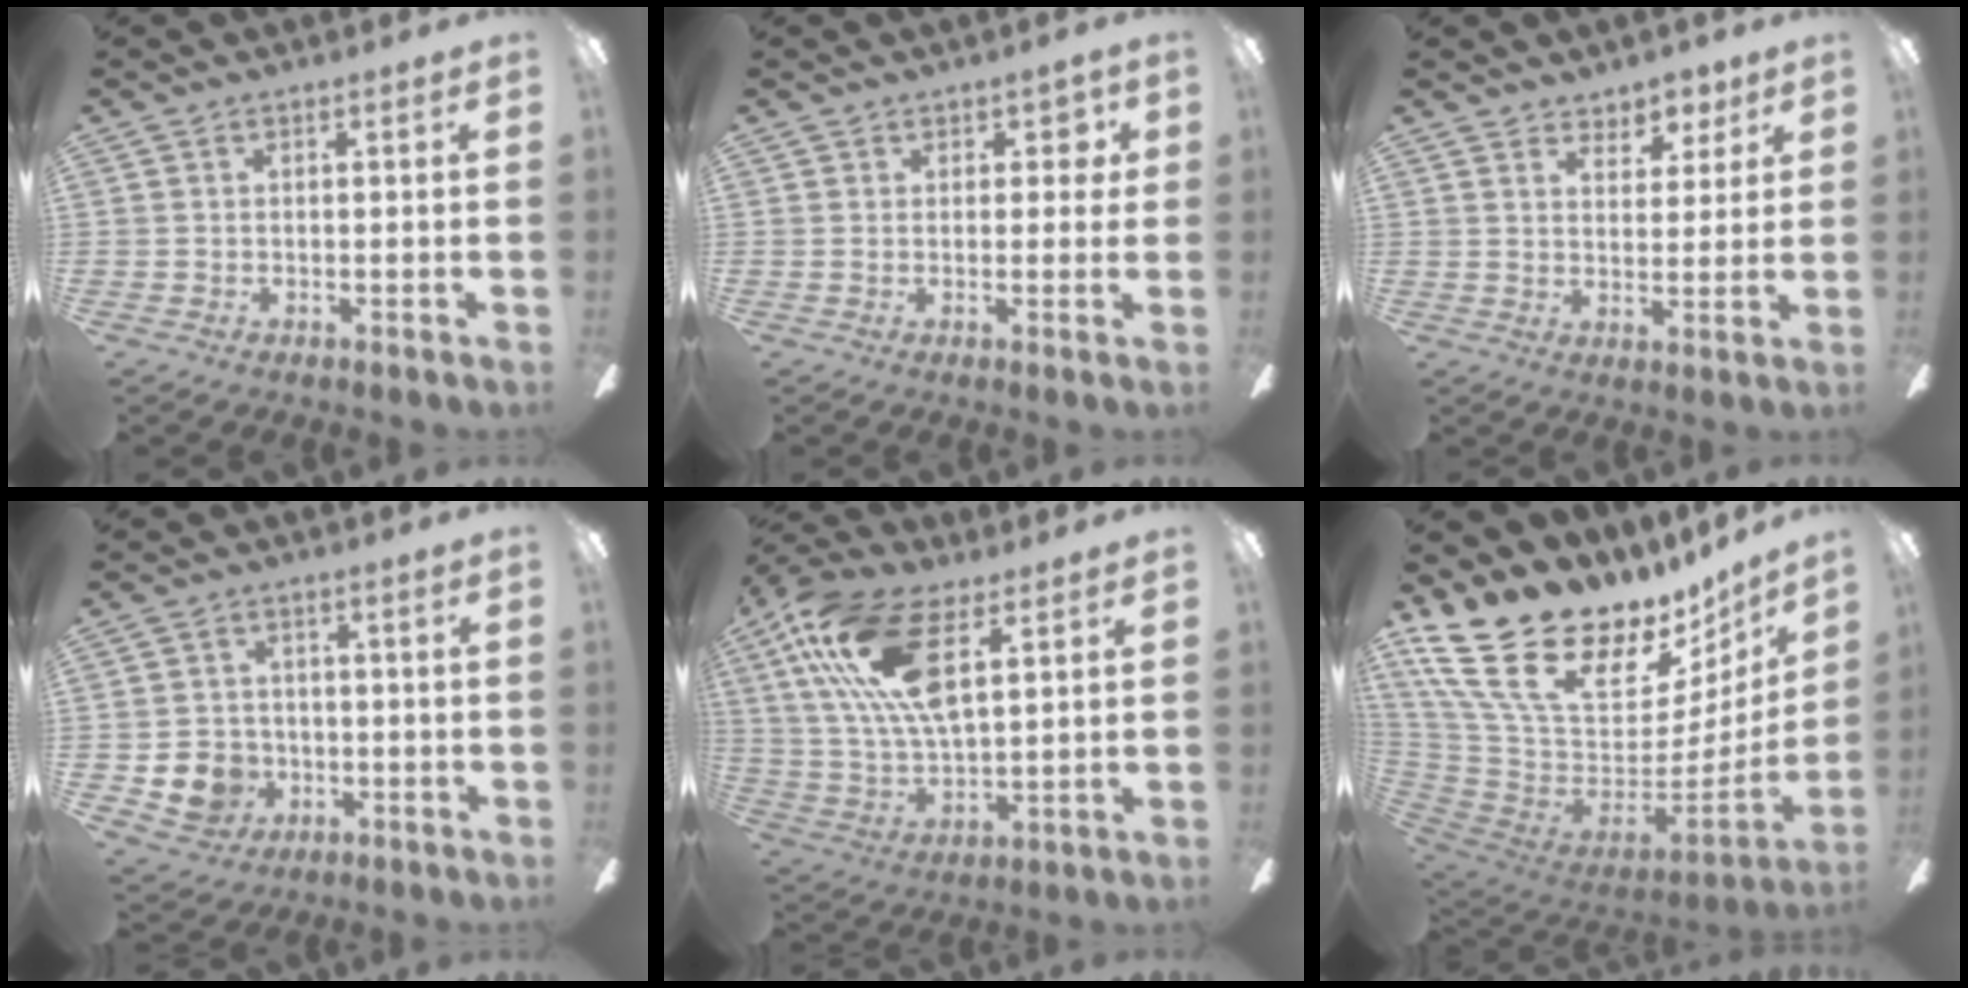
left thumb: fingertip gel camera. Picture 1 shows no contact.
{"total": 3.4, "force": [1.9, 2.4, 1.5], "torque": [-0.009, -0.002, 0.030]}
{"total": 5.4, "force": [4.3, 3.2, 0.6], "torque": [0.001, -0.024, 0.075]}
{"total": 8.0, "force": [-2.6, 7.1, 2.5], "torque": [-0.066, 0.018, -0.043]}
{"total": 20.5, "force": [8.9, 9.6, 15.7], "torque": [-0.337, -0.014, 0.153]}
{"total": 25.2, "force": [15.8, 12.6, 15.2], "torque": [-0.287, -0.123, 0.310]}